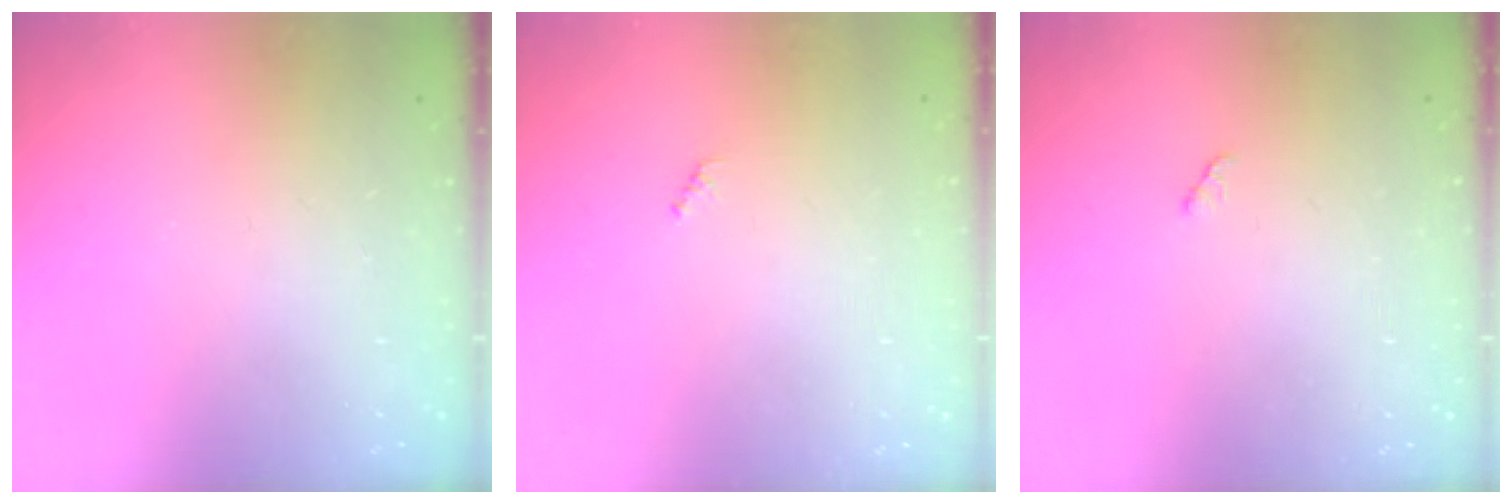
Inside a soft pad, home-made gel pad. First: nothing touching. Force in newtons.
{"total": 0.7, "press": 0.7, "slide": 0.3}
{"total": 2.8, "press": 2.8, "slide": 0.4}